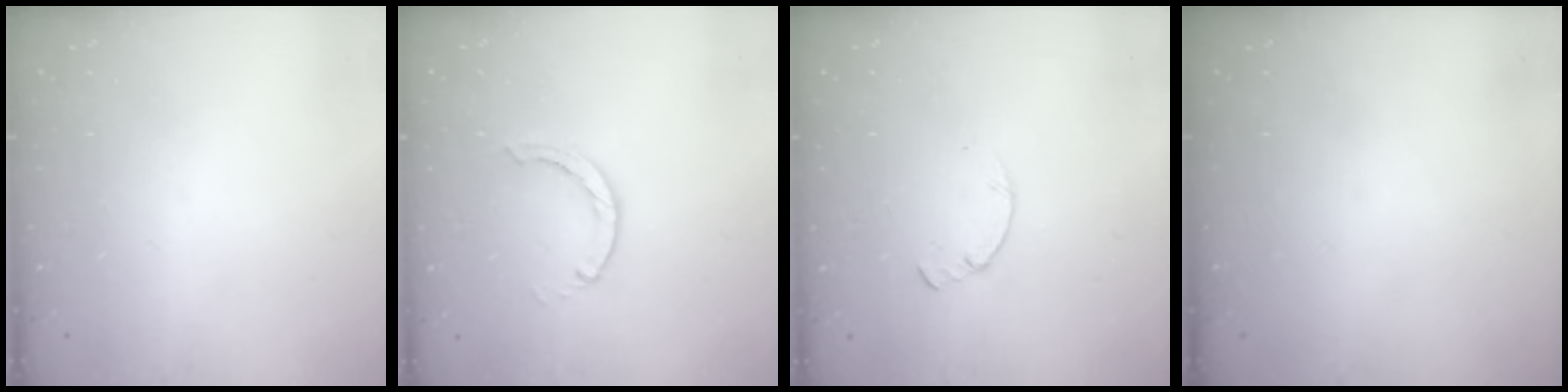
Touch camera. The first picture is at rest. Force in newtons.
{"total": 0.0}
{"total": 0.7, "press": 0.6, "slide": 0.2}
{"total": 0.0}